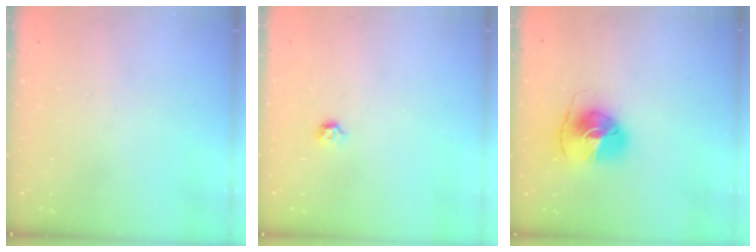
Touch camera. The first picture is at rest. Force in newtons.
{"total": 3.2, "press": 3.1, "slide": 0.7}
{"total": 8.2, "press": 8.1, "slide": 1.3}